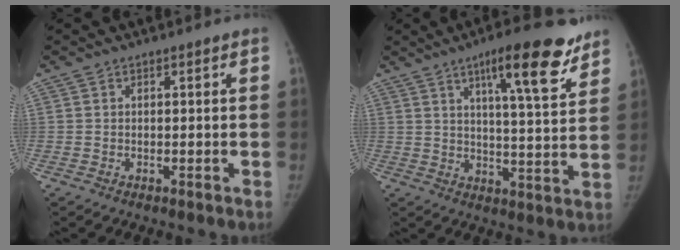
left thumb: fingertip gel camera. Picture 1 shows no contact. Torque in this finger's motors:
{"motor_torque": [0.79, -0.52, 1.50, -1.09, 0.30]}